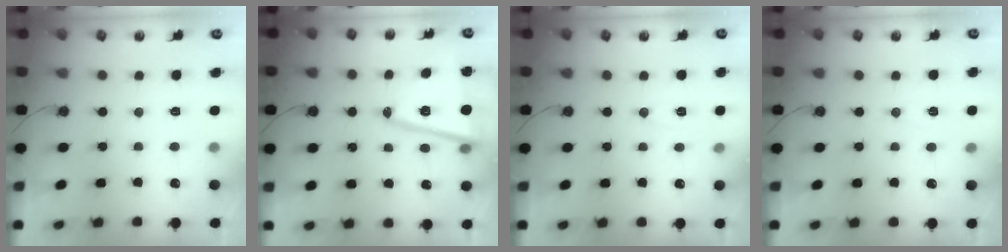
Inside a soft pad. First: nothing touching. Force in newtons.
{"total": 14.4, "press": 14.3, "slide": 1.4}
{"total": 5.5, "press": 4.5, "slide": 3.3}
{"total": 4.5, "press": 3.2, "slide": 3.1}